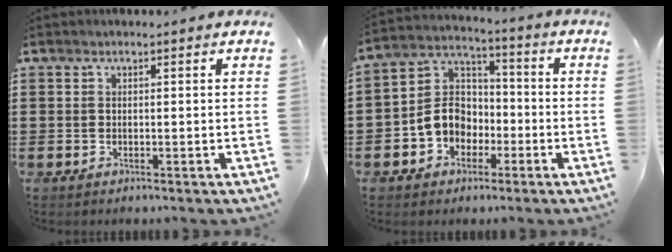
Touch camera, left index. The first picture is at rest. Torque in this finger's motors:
{"motor_torque": [1.56, 0.58, 0.37, 0.13]}